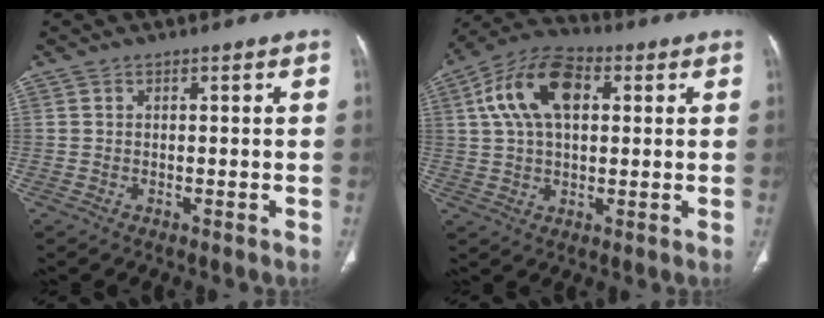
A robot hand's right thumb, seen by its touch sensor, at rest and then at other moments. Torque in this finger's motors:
{"motor_torque": [-0.36, 0.78, 1.19, 0.59, 0.15]}